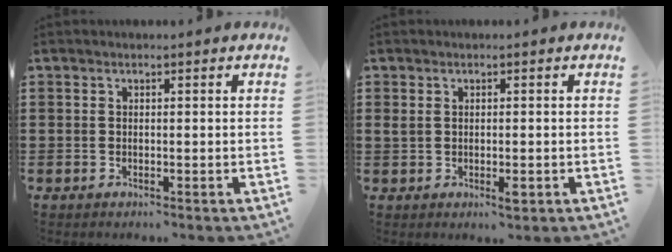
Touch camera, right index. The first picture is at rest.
{"total": 2.2, "force": [-0.2, 1.0, 2.0], "torque": [-0.045, -0.002, -0.006]}